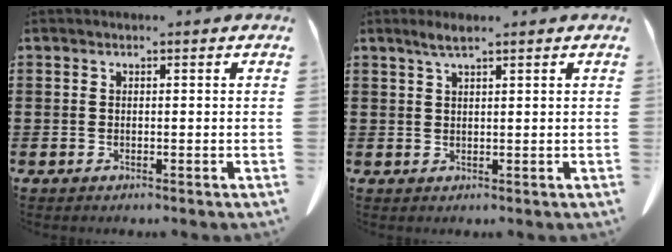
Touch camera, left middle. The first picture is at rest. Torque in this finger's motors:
{"motor_torque": [0.03, 0.00, 0.04, 0.01]}